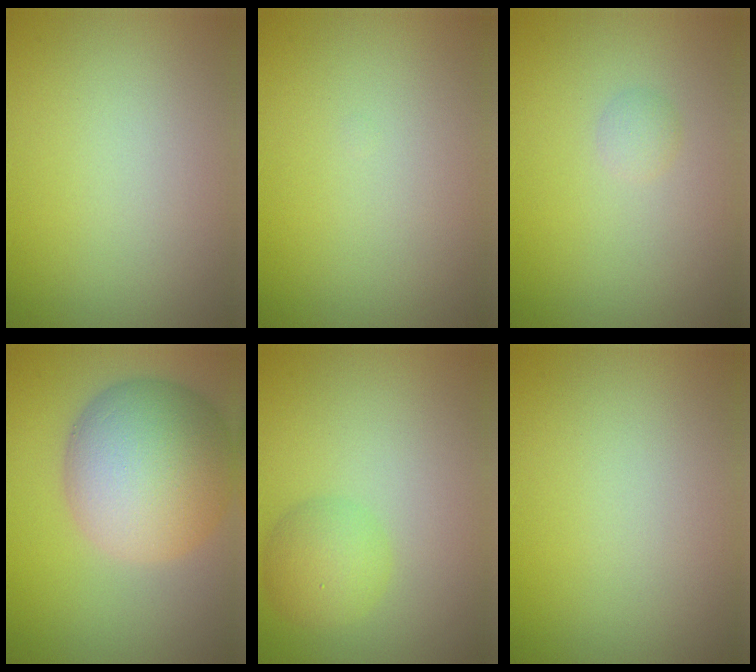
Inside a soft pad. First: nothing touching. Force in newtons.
{"total": 0.0}
{"total": 0.8, "press": 0.8, "slide": 0.1}
{"total": 10.5, "press": 10.5, "slide": 0.6}
{"total": 2.9, "press": 2.9, "slide": 0.1}
{"total": 0.0}